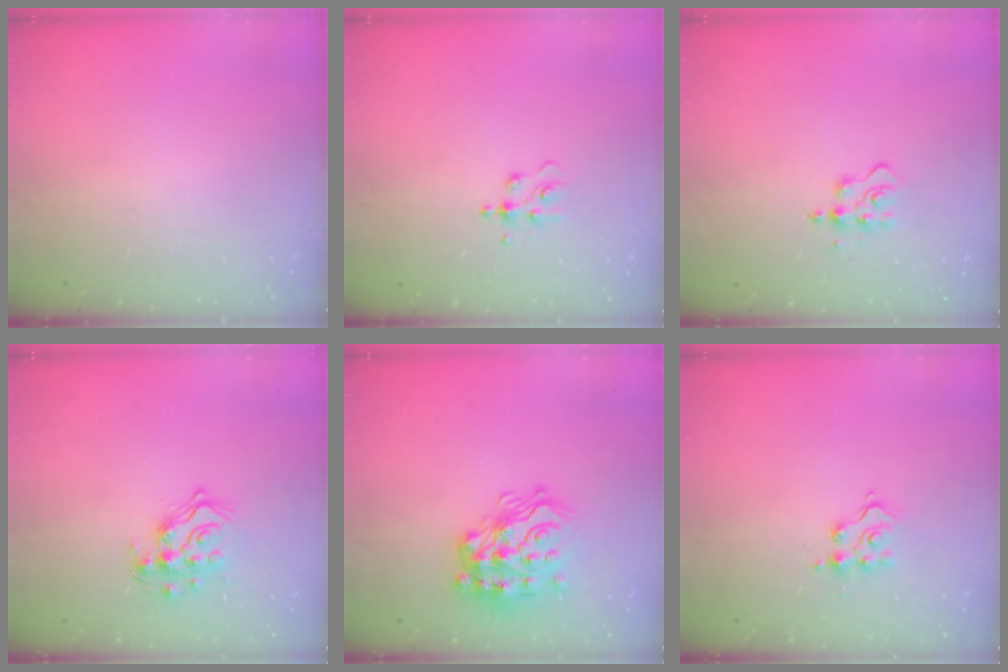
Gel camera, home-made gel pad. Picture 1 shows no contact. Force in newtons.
{"total": 4.8, "press": 4.8, "slide": 0.5}
{"total": 6.1, "press": 6.0, "slide": 1.0}
{"total": 14.1, "press": 14.0, "slide": 1.0}
{"total": 19.6, "press": 19.5, "slide": 1.4}
{"total": 7.9, "press": 7.8, "slide": 0.7}